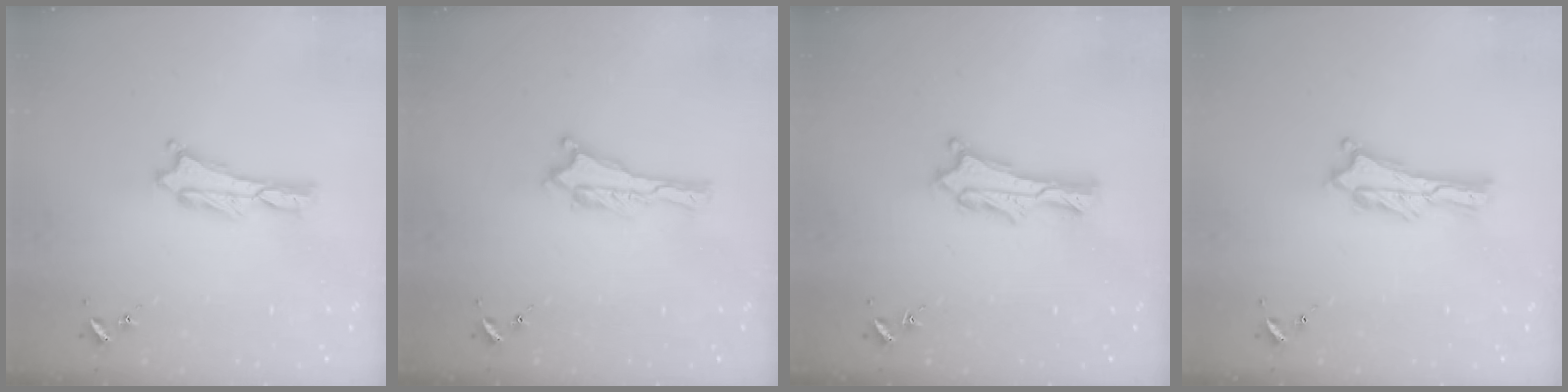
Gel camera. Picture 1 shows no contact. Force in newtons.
{"total": 0.0}
{"total": 2.0, "press": 2.0, "slide": 0.2}
{"total": 1.3, "press": 1.3, "slide": 0.3}